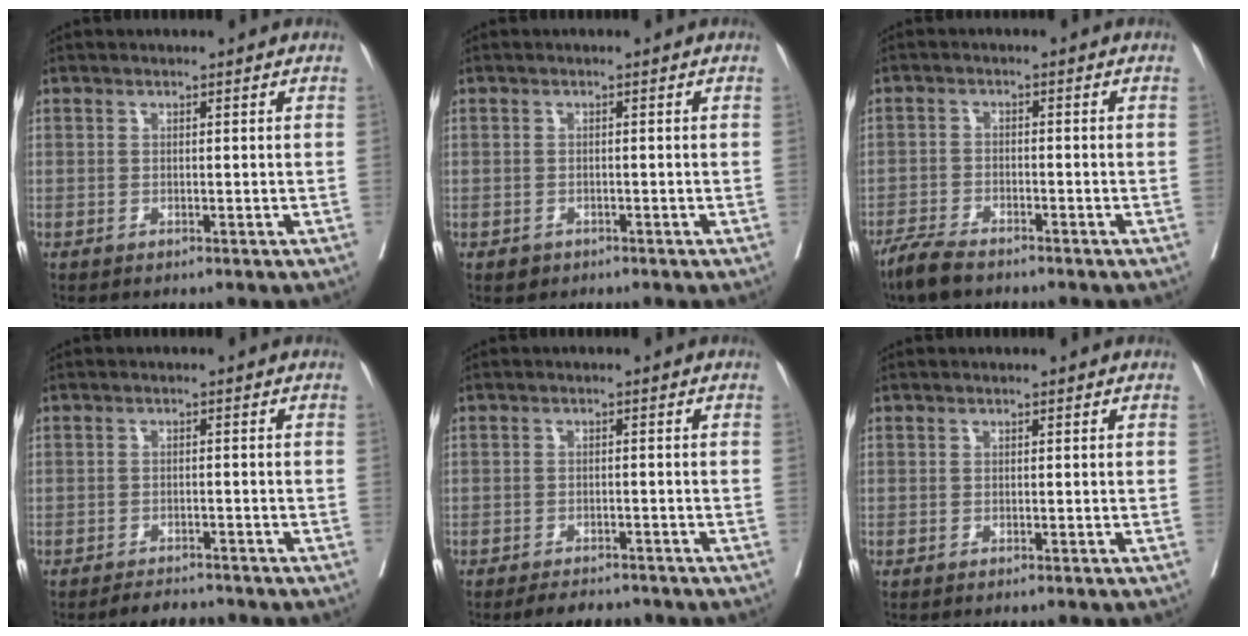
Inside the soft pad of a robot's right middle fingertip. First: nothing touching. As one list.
[{"total": 1.3, "force": [-0.8, 1.0, 0.1], "torque": [-0.003, 0.003, -0.009]}, {"total": 5.0, "force": [-4.3, 1.2, 2.4], "torque": [-0.048, -0.008, -0.079]}, {"total": 3.1, "force": [-3.0, 0.8, 0.4], "torque": [-0.006, -0.006, -0.047]}, {"total": 4.6, "force": [-4.1, 1.6, 1.4], "torque": [-0.016, -0.003, -0.059]}, {"total": 0.5, "force": [-0.5, 0.1, 0.2], "torque": [-0.006, -0.002, -0.008]}]